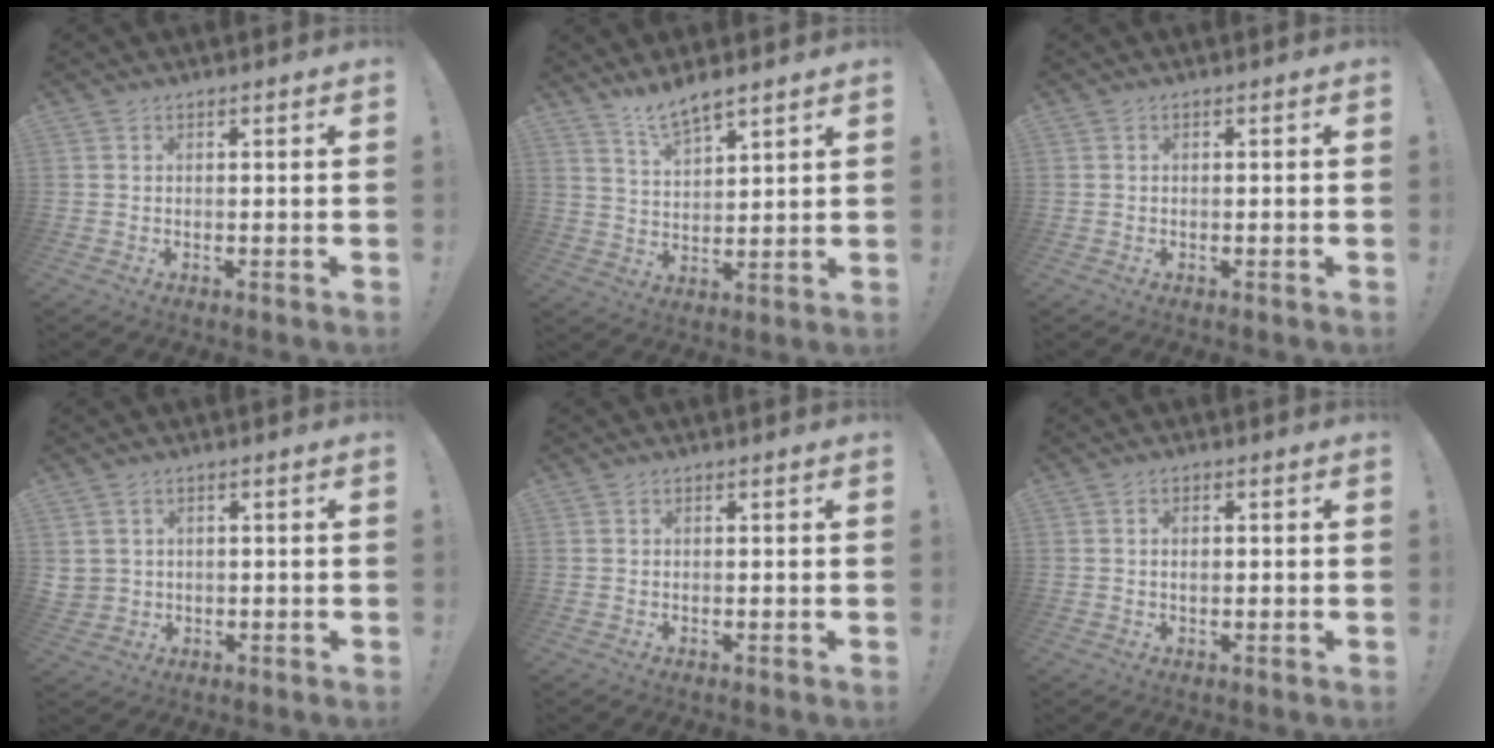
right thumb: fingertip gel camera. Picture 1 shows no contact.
{"total": 7.3, "force": [6.2, 1.5, 3.5], "torque": [-0.064, -0.036, 0.112]}
{"total": 0.0}
{"total": 3.1, "force": [1.2, 2.7, 0.5], "torque": [-0.006, -0.001, 0.025]}
{"total": 0.0}
{"total": 1.7, "force": [0.3, 1.1, 1.3], "torque": [-0.018, 0.004, 0.003]}